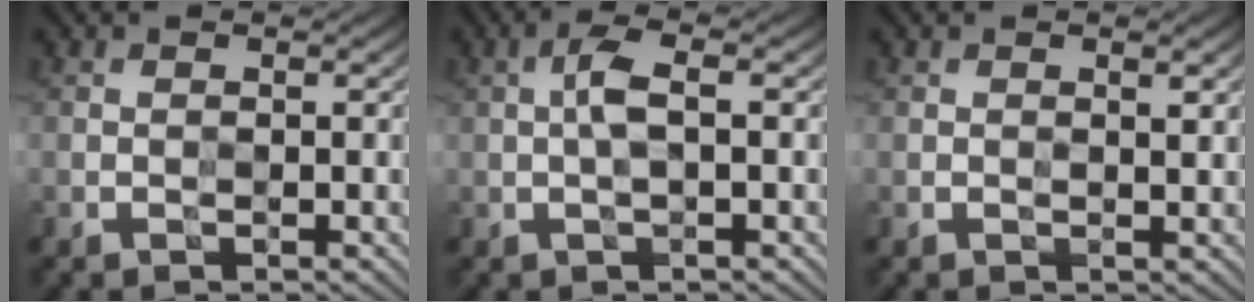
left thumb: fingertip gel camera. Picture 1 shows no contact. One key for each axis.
{"total": 2.7, "fx": 0.3, "fy": 0.6, "fz": 2.6, "tx": -0.059, "ty": 0.009, "tz": 0.000}
{"total": 1.1, "fx": 0.7, "fy": 0.0, "fz": 0.8, "tx": -0.017, "ty": 0.000, "tz": 0.010}